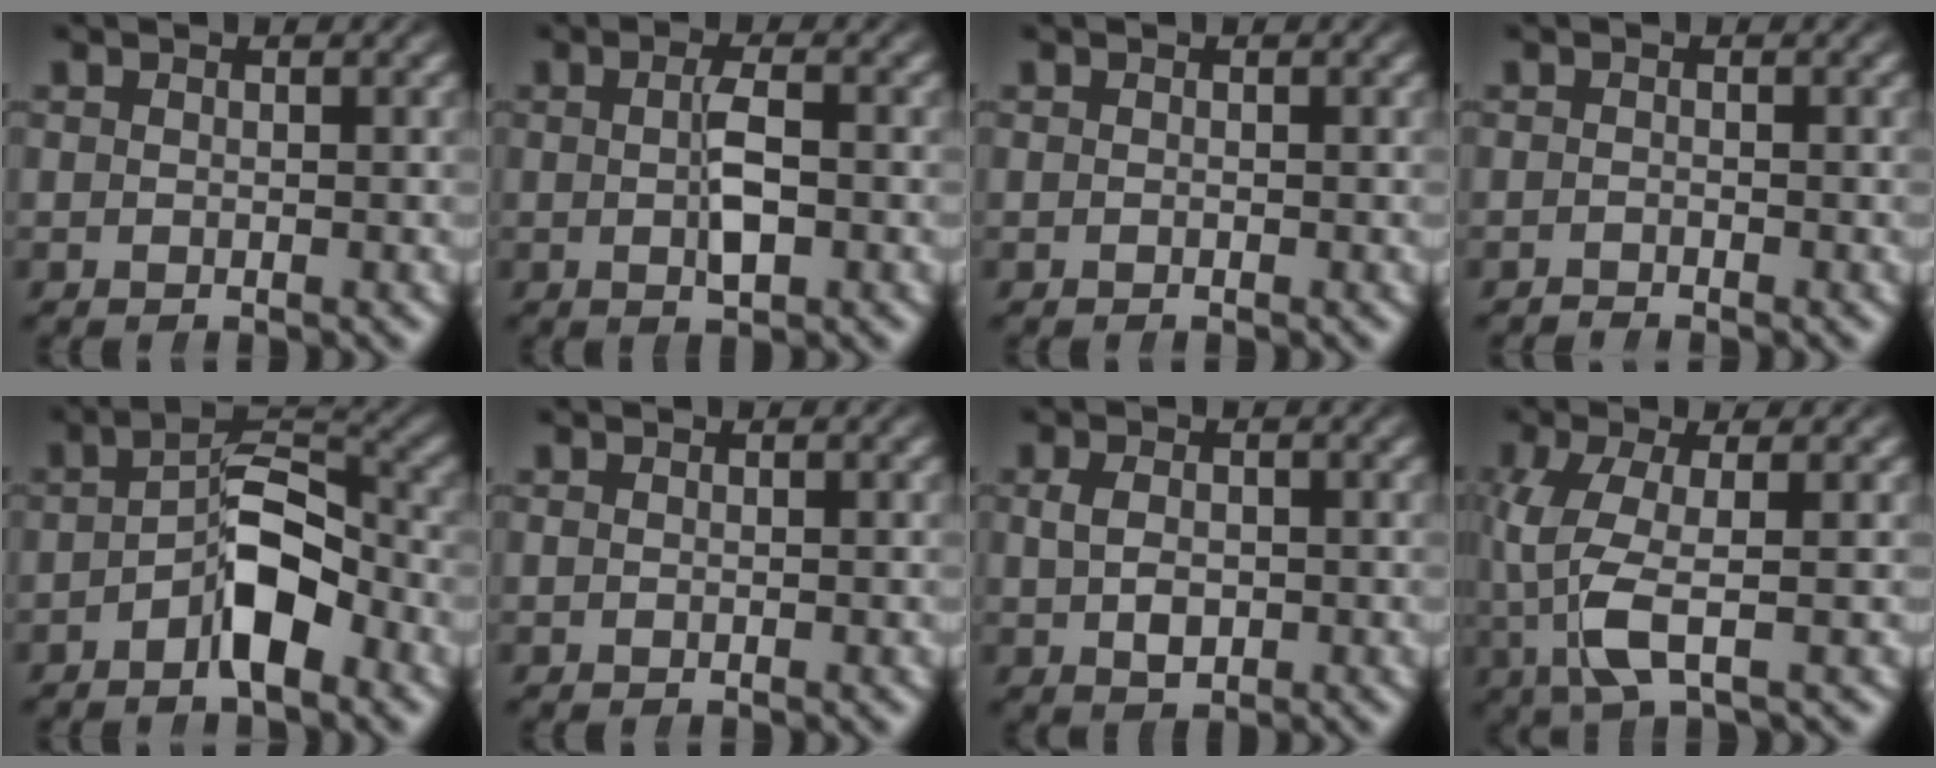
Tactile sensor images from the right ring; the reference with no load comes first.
{"total": 2.3, "force": [-0.5, 0.4, 2.2], "torque": [-0.043, -0.007, -0.007]}
{"total": 0.0}
{"total": 1.1, "force": [-1.1, 0.1, -0.1], "torque": [0.002, -0.002, -0.019]}
{"total": 5.3, "force": [-1.9, 2.6, 4.2], "torque": [-0.060, -0.007, -0.031]}
{"total": 0.0}
{"total": 2.1, "force": [-0.1, 1.3, 1.7], "torque": [-0.036, -0.012, 0.007]}
{"total": 5.8, "force": [-0.3, 2.8, 5.1], "torque": [-0.140, -0.026, 0.008]}